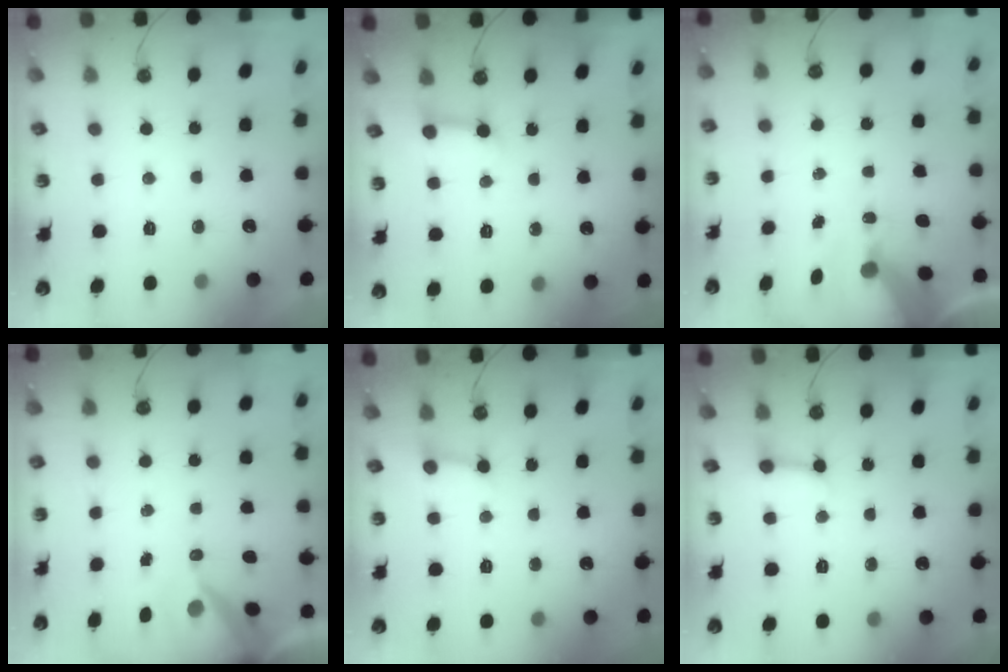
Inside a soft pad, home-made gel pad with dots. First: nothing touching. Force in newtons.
{"total": 6.0, "press": 6.0, "slide": 0.7}
{"total": 8.6, "press": 8.5, "slide": 1.2}
{"total": 7.8, "press": 7.8, "slide": 0.8}
{"total": 2.5, "press": 2.5, "slide": 0.1}
{"total": 3.6, "press": 3.6, "slide": 0.1}